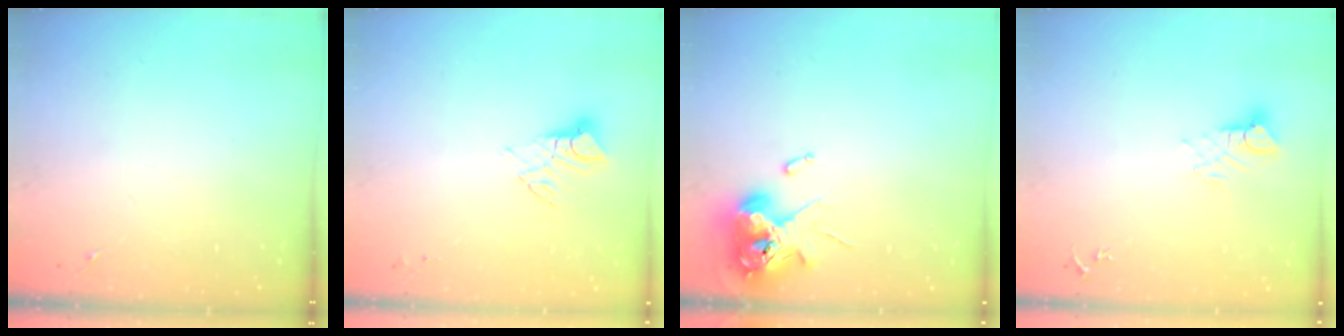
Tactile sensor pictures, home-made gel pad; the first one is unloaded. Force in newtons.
{"total": 8.8, "press": 8.8, "slide": 0.8}
{"total": 12.2, "press": 12.0, "slide": 2.0}
{"total": 5.2, "press": 5.2, "slide": 0.4}